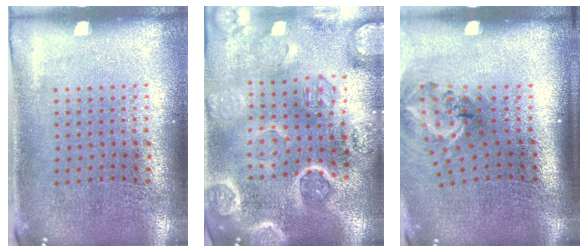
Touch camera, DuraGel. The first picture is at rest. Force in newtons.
{"total": 4.6, "press": 4.1, "slide": 2.0}
{"total": 1.8, "press": 1.2, "slide": 1.4}